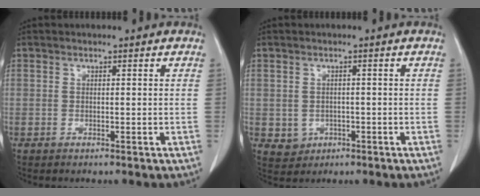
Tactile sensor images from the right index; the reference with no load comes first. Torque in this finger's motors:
{"motor_torque": [-0.04, 0.00, -0.20, -0.10]}